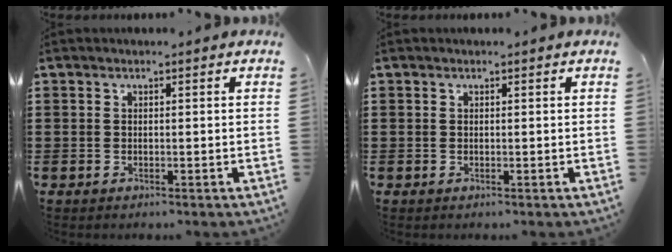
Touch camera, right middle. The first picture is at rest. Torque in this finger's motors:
{"motor_torque": [0.34, 0.27, 0.05, 0.01]}